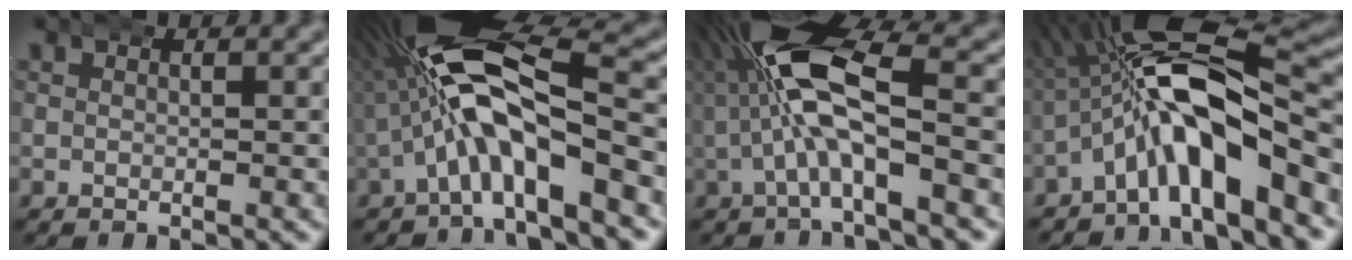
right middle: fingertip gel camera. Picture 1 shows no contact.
{"total": 11.8, "force": [1.4, 5.3, 10.5], "torque": [-0.196, 0.000, 0.017]}
{"total": 10.1, "force": [1.8, 4.6, 8.8], "torque": [-0.180, -0.003, 0.024]}
{"total": 10.4, "force": [-0.4, 5.0, 9.1], "torque": [-0.170, 0.004, -0.014]}